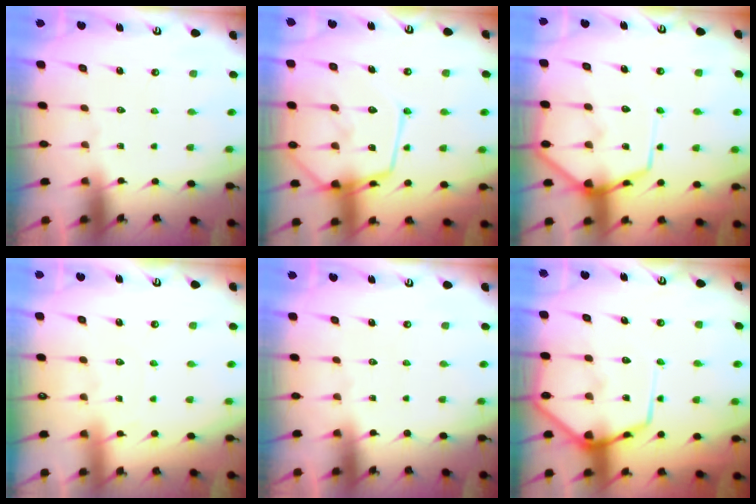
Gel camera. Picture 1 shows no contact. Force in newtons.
{"total": 18.2, "press": 18.2, "slide": 1.6}
{"total": 12.4, "press": 12.4, "slide": 1.1}
{"total": 2.8, "press": 2.8, "slide": 0.4}
{"total": 0.0}
{"total": 12.2, "press": 12.1, "slide": 1.3}